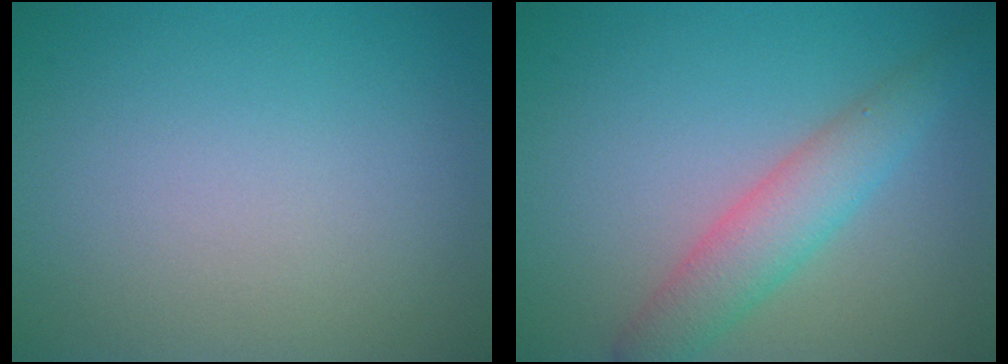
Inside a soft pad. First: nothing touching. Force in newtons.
{"total": 3.8, "press": 3.8, "slide": 0.1}